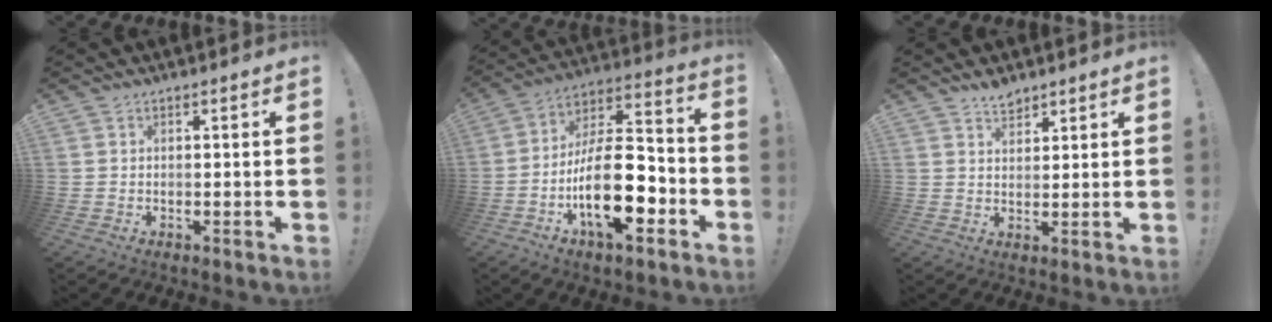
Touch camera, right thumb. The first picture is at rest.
{"total": 22.6, "force": [-7.0, 10.1, 19.0], "torque": [-0.329, 0.037, -0.108]}
{"total": 4.0, "force": [3.5, 1.7, 0.9], "torque": [-0.012, -0.020, 0.063]}